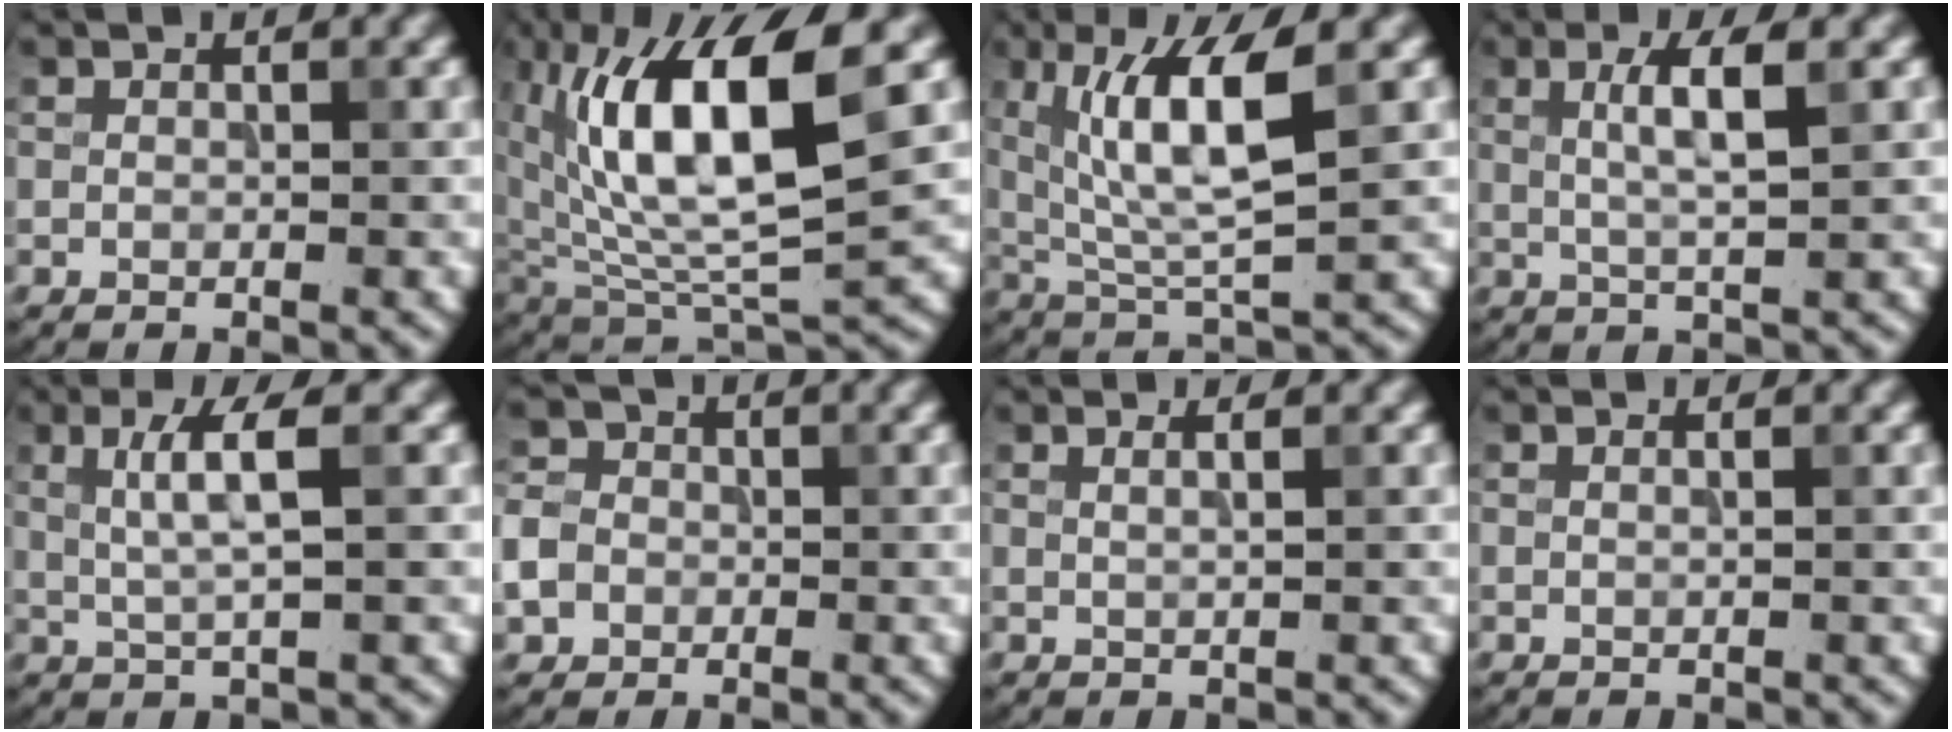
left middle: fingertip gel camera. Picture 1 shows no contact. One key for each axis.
{"total": 12.6, "fx": 3.2, "fy": 4.8, "fz": 11.2, "tx": -0.195, "ty": 0.003, "tz": 0.054}
{"total": 8.1, "fx": 2.5, "fy": 2.0, "fz": 7.5, "tx": -0.137, "ty": -0.006, "tz": 0.048}
{"total": 4.1, "fx": 1.1, "fy": 0.8, "fz": 3.9, "tx": -0.069, "ty": 0.003, "tz": 0.020}
{"total": 3.9, "fx": 1.0, "fy": 0.6, "fz": 3.7, "tx": -0.073, "ty": -0.002, "tz": 0.022}
{"total": 5.1, "fx": -1.5, "fy": 4.4, "fz": 2.2, "tx": -0.044, "ty": -0.003, "tz": -0.044}
{"total": 2.3, "fx": 1.1, "fy": 1.1, "fz": 1.7, "tx": 0.000, "ty": 0.002, "tz": -0.011}
{"total": 0.9, "fx": 0.5, "fy": 0.4, "fz": 0.7, "tx": -0.002, "ty": -0.004, "tz": -0.004}